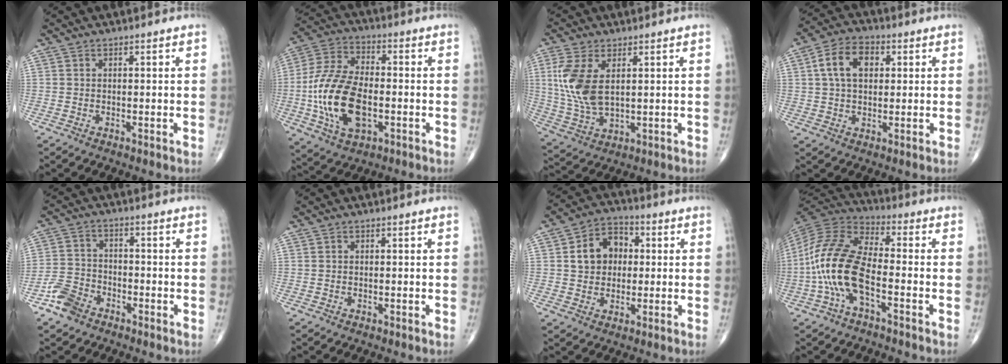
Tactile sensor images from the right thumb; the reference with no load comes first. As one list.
[{"total": 17.6, "force": [-3.0, 9.7, 14.3], "torque": [-0.284, 0.015, -0.053]}, {"total": 11.0, "force": [2.6, 5.7, 9.0], "torque": [-0.199, -0.010, 0.062]}, {"total": 9.2, "force": [2.2, 6.0, 6.6], "torque": [-0.109, 0.013, 0.034]}, {"total": 6.3, "force": [-4.2, 4.1, 2.4], "torque": [-0.040, 0.021, -0.086]}, {"total": 0.0}, {"total": 9.6, "force": [1.4, 7.6, 5.7], "torque": [-0.066, 0.015, 0.015]}, {"total": 14.7, "force": [-4.2, 6.3, 12.6], "torque": [-0.267, 0.034, -0.087]}]